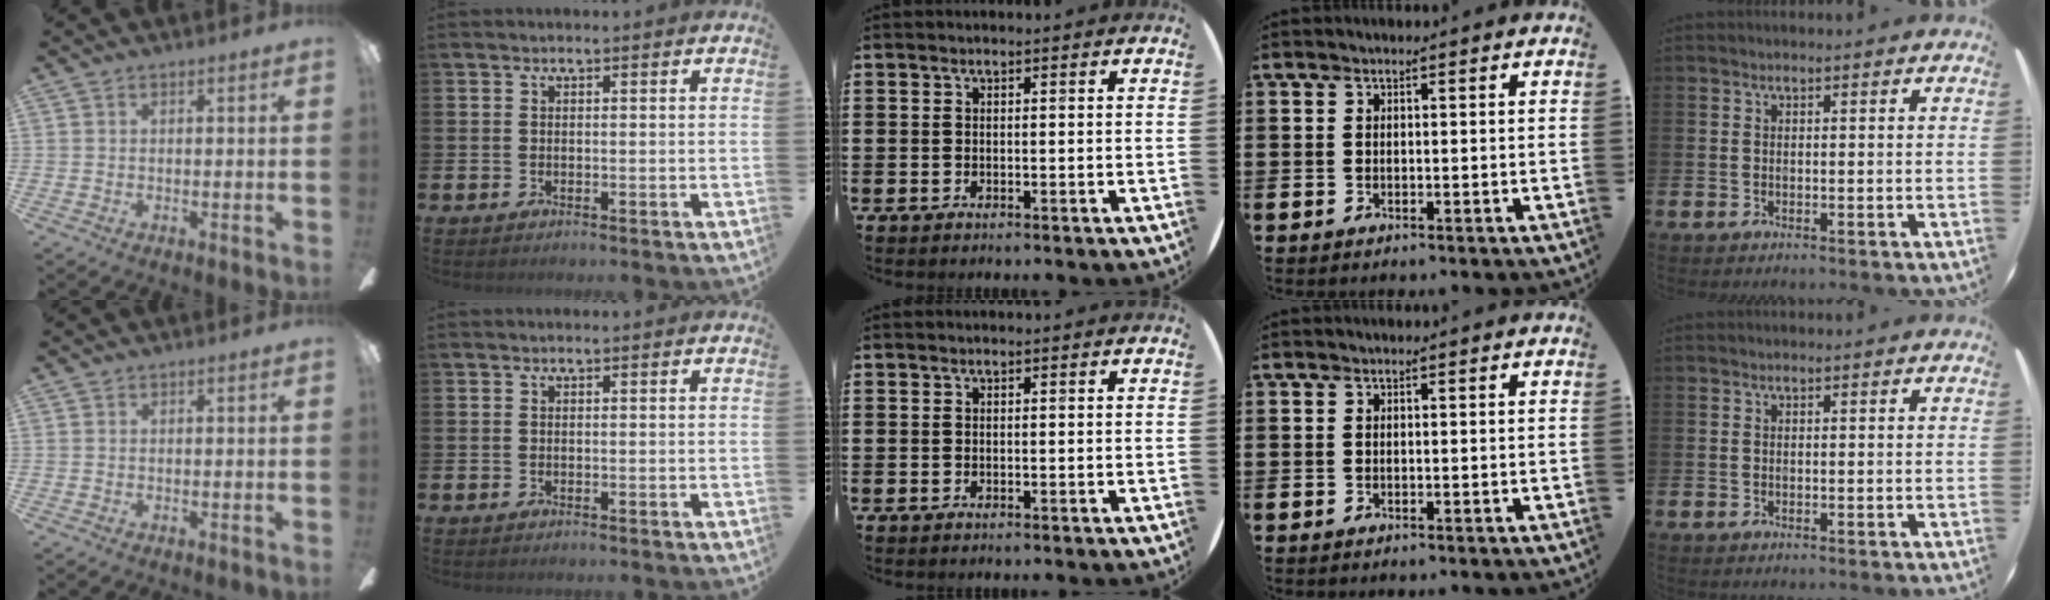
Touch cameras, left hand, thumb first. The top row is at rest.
{}